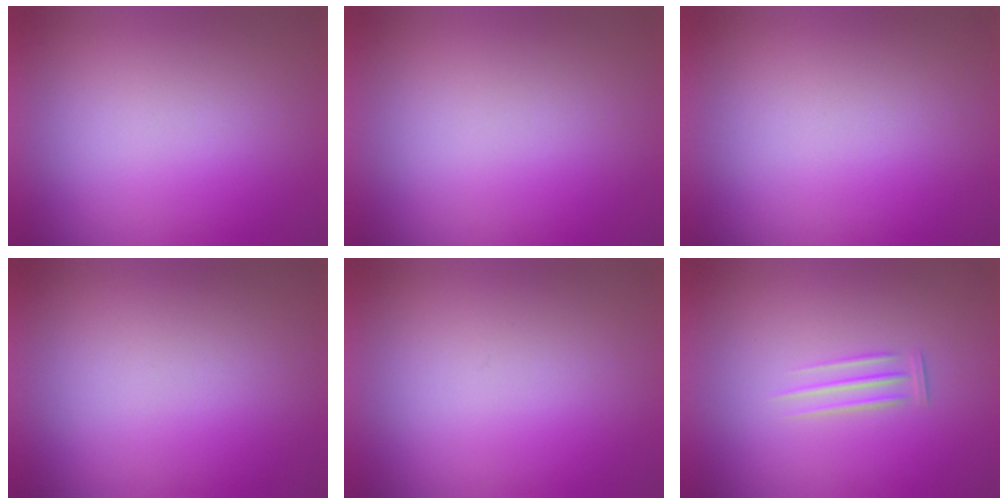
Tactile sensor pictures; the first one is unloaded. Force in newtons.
{"total": 0.0}
{"total": 0.0}
{"total": 1.2}
{"total": 0.0}
{"total": 1.3}